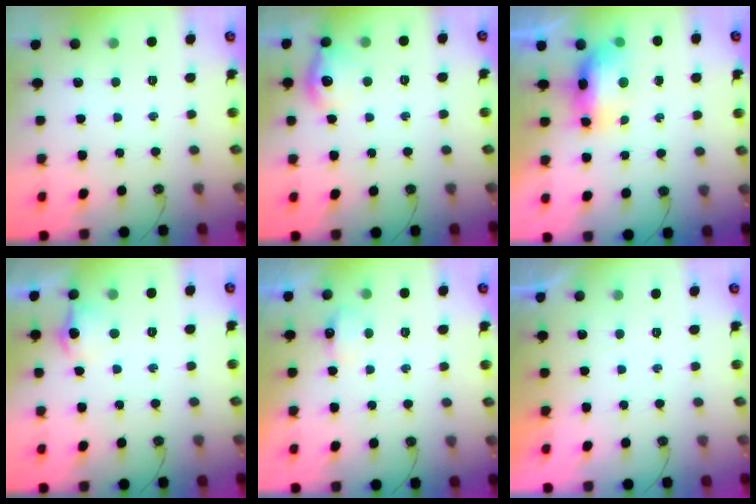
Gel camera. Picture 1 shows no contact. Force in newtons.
{"total": 11.9, "press": 11.8, "slide": 1.0}
{"total": 13.4, "press": 10.4, "slide": 8.4}
{"total": 8.7, "press": 8.7, "slide": 0.9}
{"total": 5.4, "press": 5.3, "slide": 1.0}
{"total": 0.0}